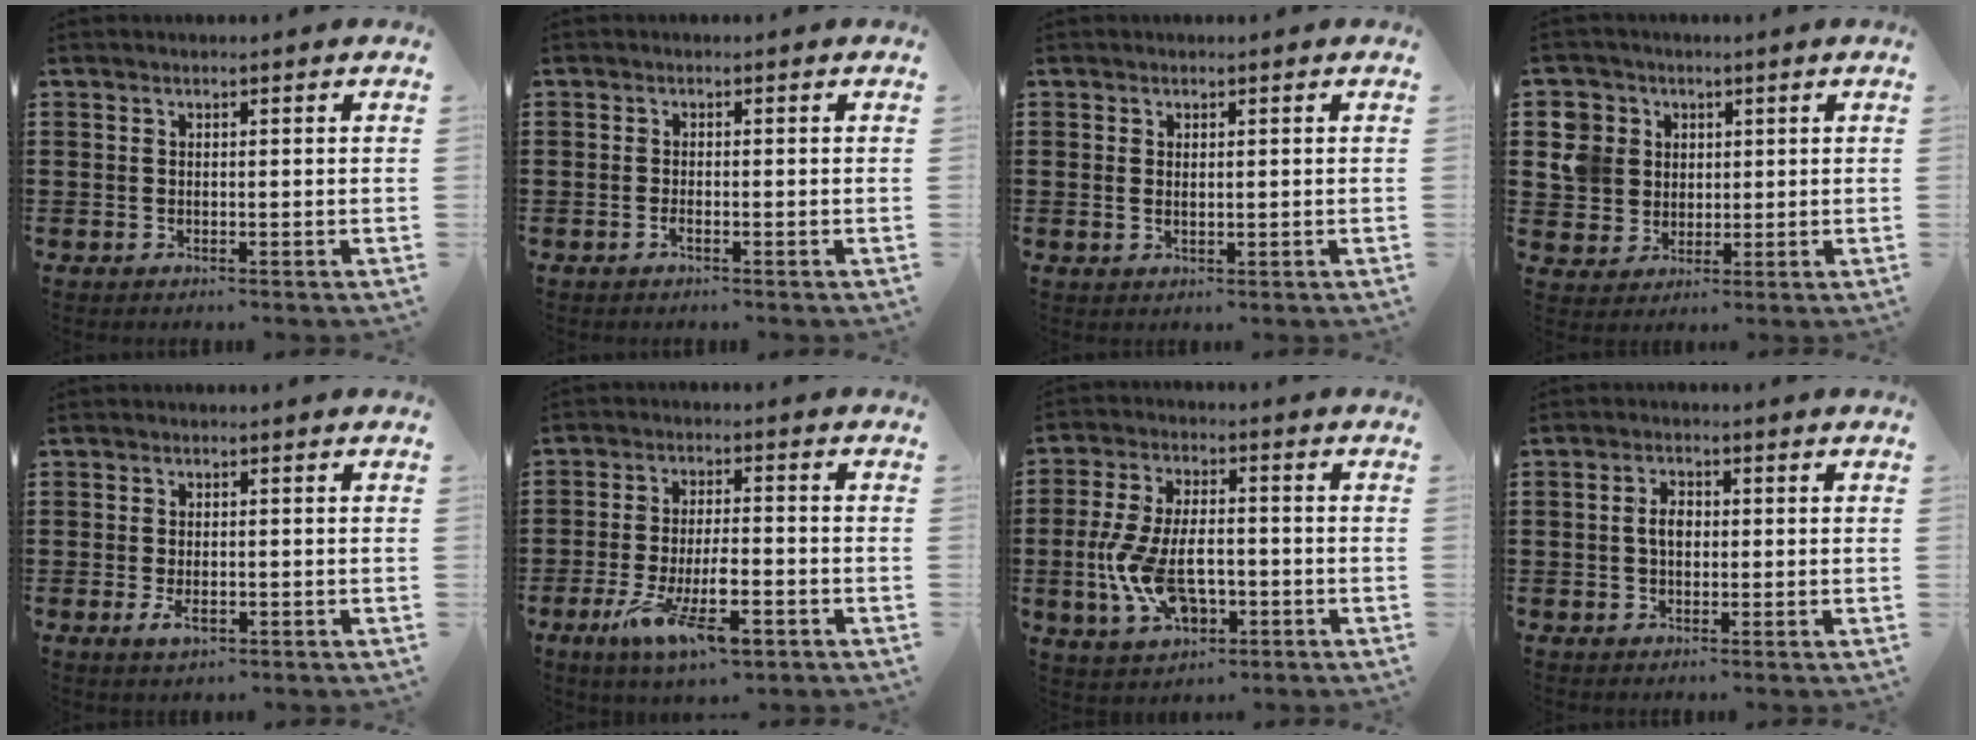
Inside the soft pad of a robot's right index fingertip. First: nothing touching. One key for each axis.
{"total": 1.0, "fx": -0.6, "fy": 0.1, "fz": 0.7, "tx": -0.014, "ty": -0.003, "tz": -0.010}
{"total": 1.0, "fx": 0.3, "fy": 0.5, "fz": 0.8, "tx": -0.016, "ty": 0.004, "tz": 0.005}
{"total": 7.1, "fx": 1.7, "fy": 6.7, "fz": 1.9, "tx": -0.080, "ty": 0.018, "tz": 0.031}
{"total": 2.3, "fx": -0.7, "fy": 0.8, "fz": 2.0, "tx": -0.047, "ty": -0.008, "tz": -0.013}
{"total": 10.7, "fx": -4.9, "fy": 3.5, "fz": 8.8, "tx": -0.175, "ty": 0.000, "tz": -0.086}
{"total": 10.1, "fx": -2.3, "fy": 5.3, "fz": 8.3, "tx": -0.190, "ty": 0.002, "tz": -0.045}
{"total": 3.0, "fx": 0.1, "fy": 1.8, "fz": 2.5, "tx": -0.049, "ty": 0.007, "tz": 0.000}